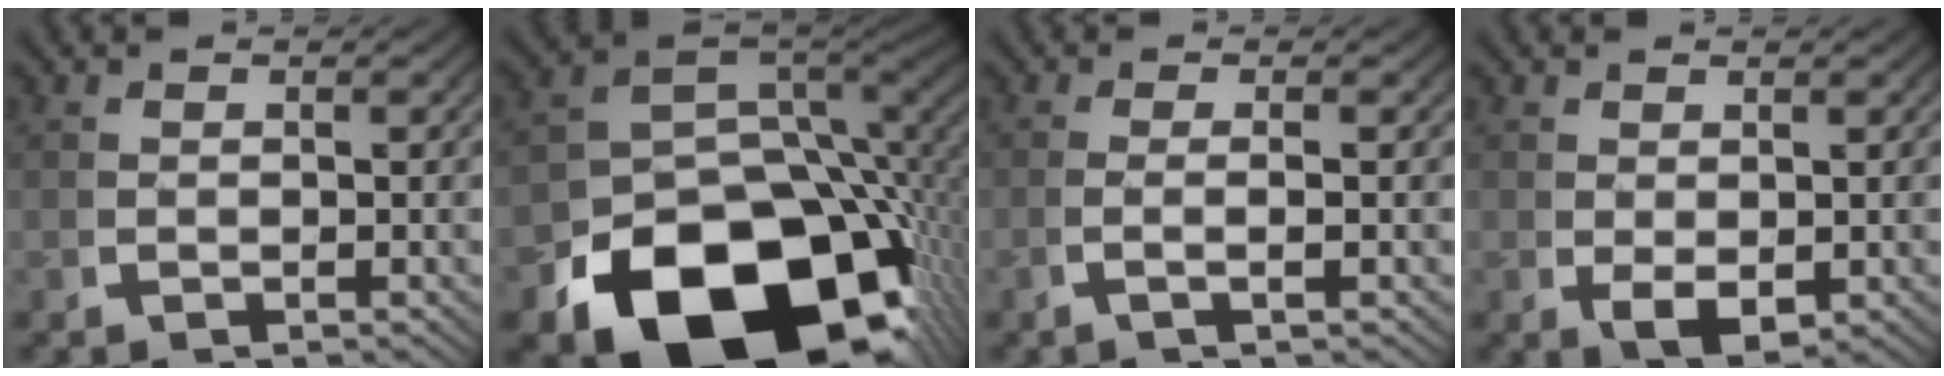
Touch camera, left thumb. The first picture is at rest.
{"total": 24.3, "force": [-9.0, 15.0, 16.8], "torque": [-0.279, -0.084, -0.107]}
{"total": 2.1, "force": [-0.3, -0.2, 2.1], "torque": [-0.051, -0.004, -0.006]}
{"total": 2.7, "force": [-0.3, 1.8, 2.1], "torque": [-0.047, -0.024, 0.012]}